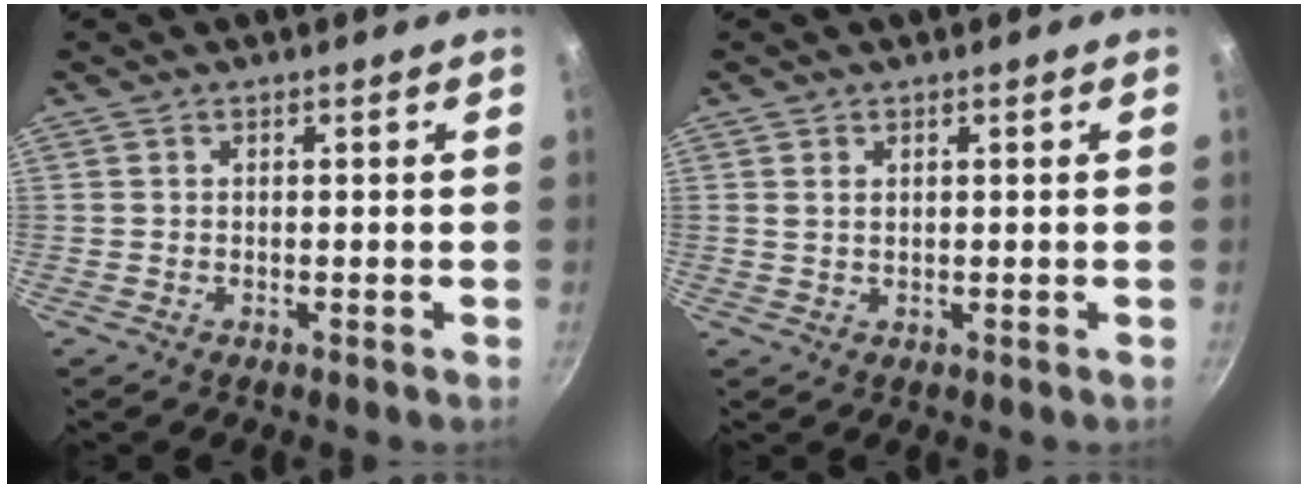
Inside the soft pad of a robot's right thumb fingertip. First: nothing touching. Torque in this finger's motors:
{"motor_torque": [-0.36, -0.02, -0.19, -0.11, -0.03]}